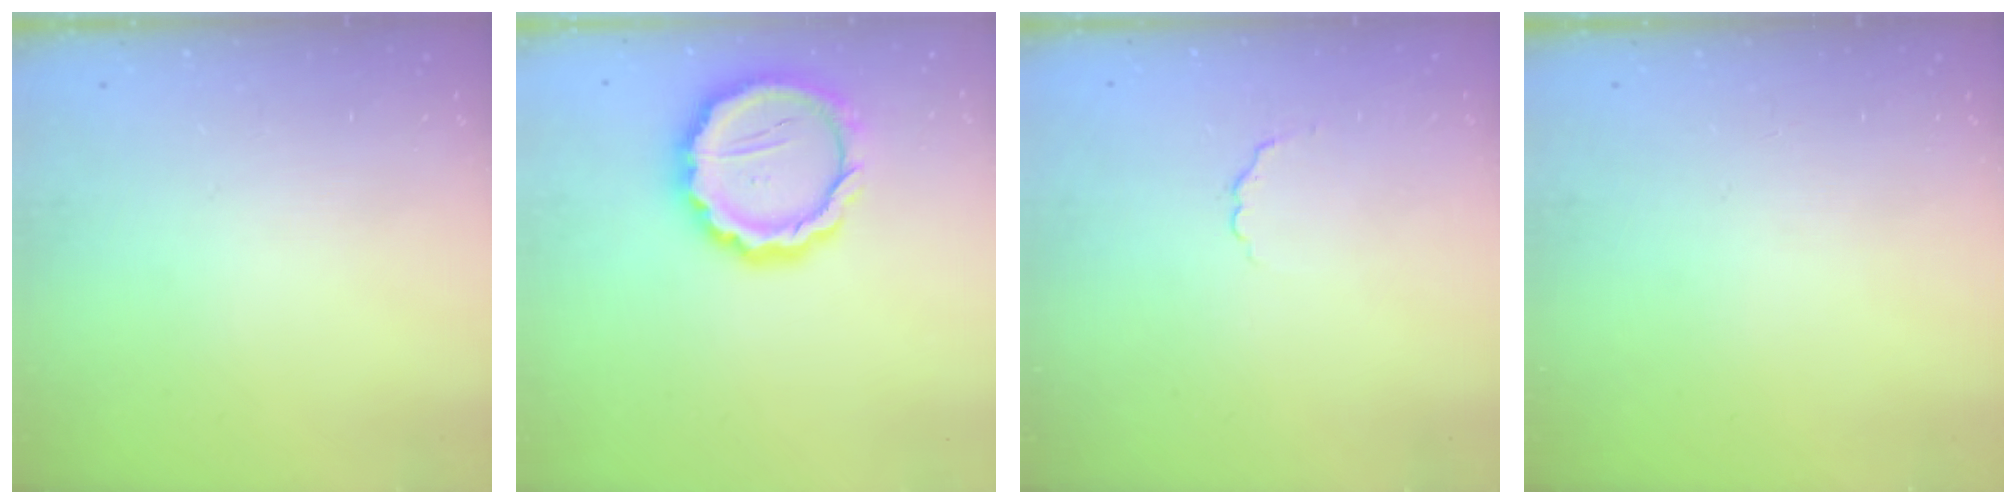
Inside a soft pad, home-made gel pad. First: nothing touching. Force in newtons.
{"total": 15.8, "press": 15.5, "slide": 3.2}
{"total": 1.8, "press": 1.5, "slide": 1.0}
{"total": 0.0}